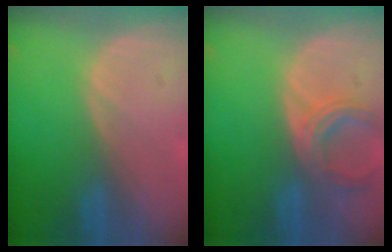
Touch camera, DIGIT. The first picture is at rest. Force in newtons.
{"total": 6.0, "press": 5.5, "slide": 2.3}